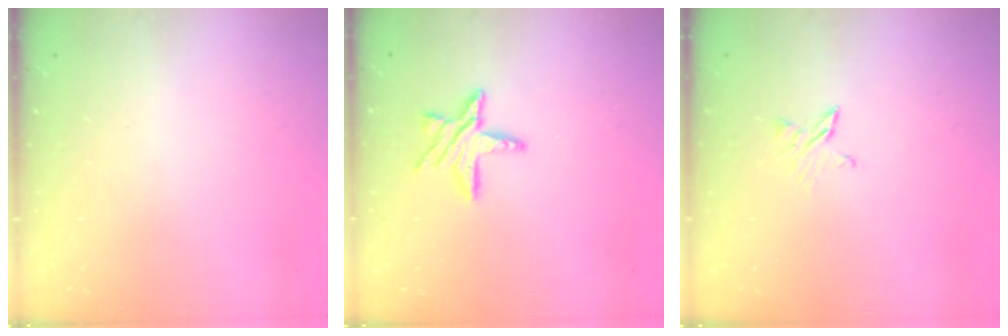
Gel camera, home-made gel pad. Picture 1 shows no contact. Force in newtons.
{"total": 10.0, "press": 9.9, "slide": 0.9}
{"total": 3.7, "press": 3.6, "slide": 0.4}